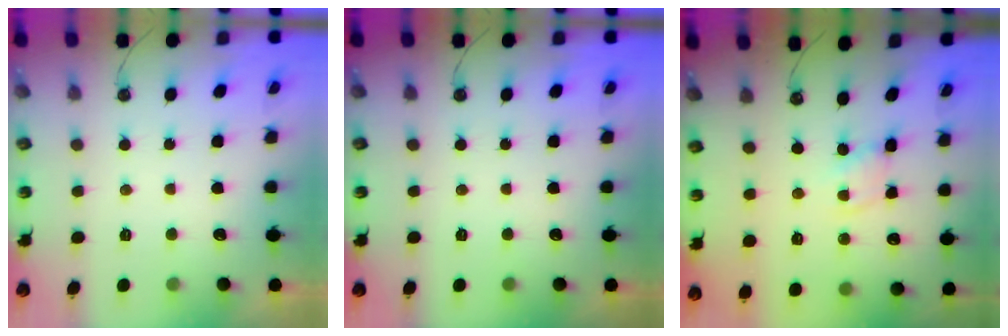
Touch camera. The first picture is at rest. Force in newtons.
{"total": 0.0}
{"total": 1.9, "press": 1.9, "slide": 0.3}